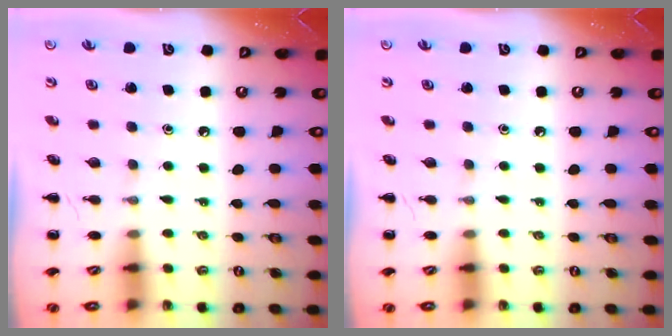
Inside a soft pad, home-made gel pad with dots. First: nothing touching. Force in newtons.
{"total": 0.0}